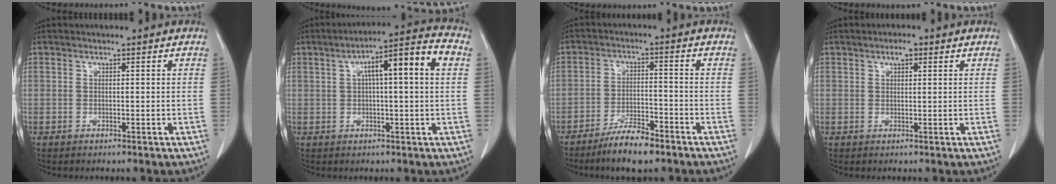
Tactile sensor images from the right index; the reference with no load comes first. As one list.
[{"total": 10.7, "force": [2.4, 1.0, 10.4], "torque": [-0.161, 0.037, 0.034]}, {"total": 7.2, "force": [-5.4, 1.4, 4.5], "torque": [-0.082, -0.009, -0.094]}, {"total": 2.0, "force": [1.1, 0.9, 1.5], "torque": [-0.024, 0.007, 0.018]}]